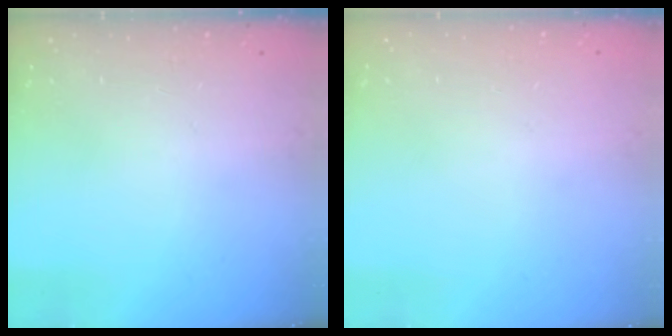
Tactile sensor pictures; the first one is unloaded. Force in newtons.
{"total": 0.0}